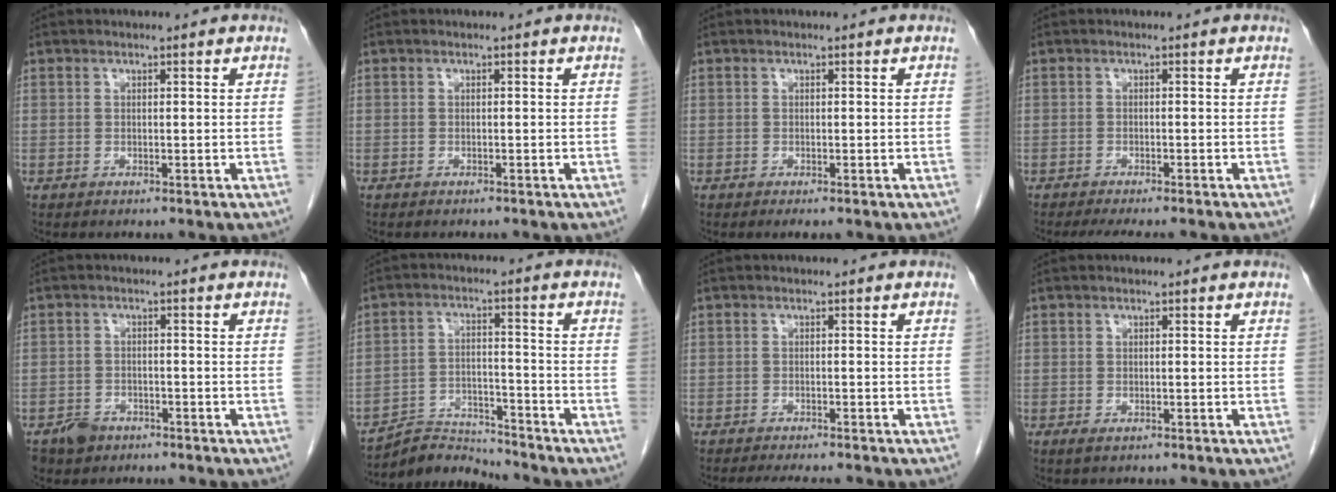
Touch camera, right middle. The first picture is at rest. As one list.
[{"total": 0.6, "force": [-0.5, 0.1, 0.2], "torque": [-0.008, -0.001, -0.008]}, {"total": 1.1, "force": [-0.8, 0.2, 0.7], "torque": [-0.010, -0.004, -0.009]}, {"total": 7.1, "force": [-6.1, 1.1, 3.4], "torque": [-0.043, -0.011, -0.085]}, {"total": 3.3, "force": [-2.2, 2.2, 0.7], "torque": [-0.016, 0.006, -0.032]}, {"total": 7.0, "force": [-6.9, 0.0, -1.2], "torque": [0.018, 0.010, -0.120]}, {"total": 6.3, "force": [-5.5, 0.9, 2.8], "torque": [-0.035, -0.010, -0.077]}, {"total": 1.1, "force": [-0.7, 0.4, 0.7], "torque": [-0.013, -0.002, -0.008]}]